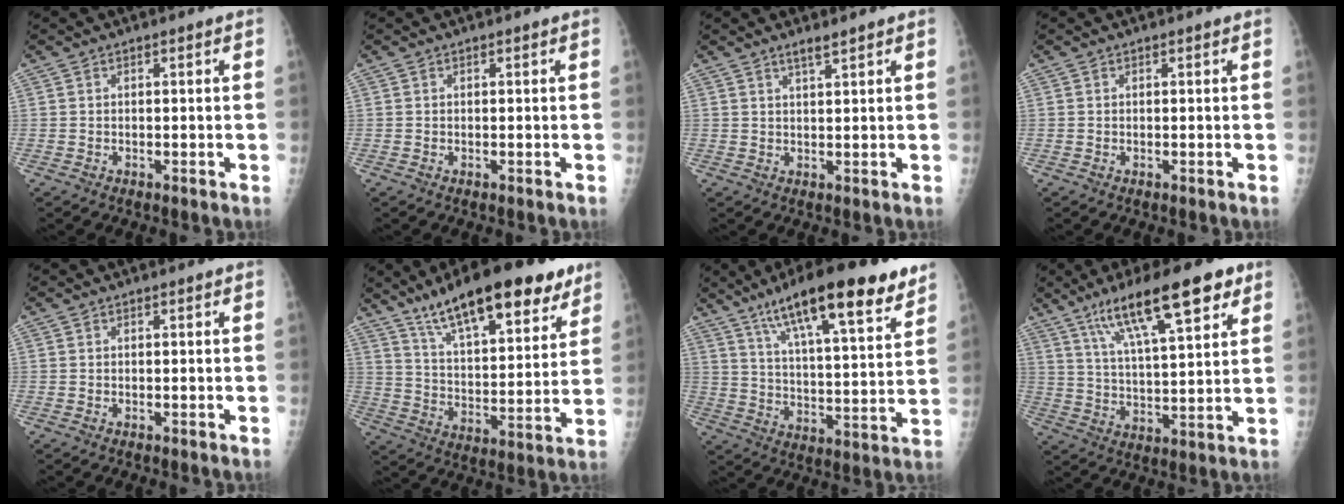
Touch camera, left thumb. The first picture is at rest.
{"total": 0.0}
{"total": 2.1, "force": [1.6, 0.0, 1.3], "torque": [-0.025, -0.009, 0.032]}
{"total": 0.0}
{"total": 0.0}
{"total": 22.7, "force": [15.1, 7.2, 15.3], "torque": [-0.204, -0.048, 0.243]}
{"total": 21.4, "force": [13.8, 5.1, 15.6], "torque": [-0.226, -0.042, 0.222]}
{"total": 18.0, "force": [10.5, 4.7, 13.8], "torque": [-0.205, -0.022, 0.176]}